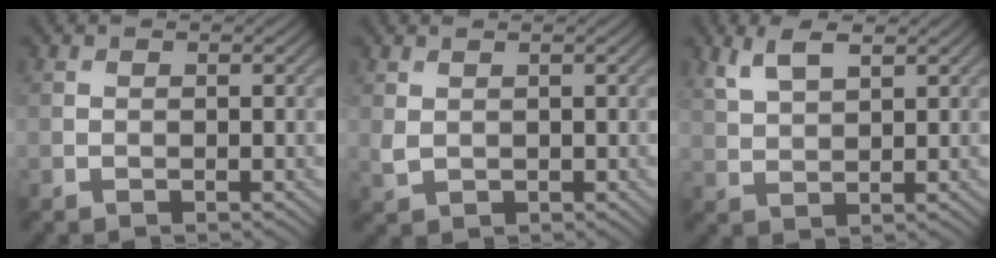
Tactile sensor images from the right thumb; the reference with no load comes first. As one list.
[{"total": 1.4, "force": [0.5, 1.0, 0.8], "torque": [-0.025, -0.002, 0.016]}, {"total": 4.6, "force": [2.9, 1.6, 3.2], "torque": [-0.082, 0.003, 0.064]}]